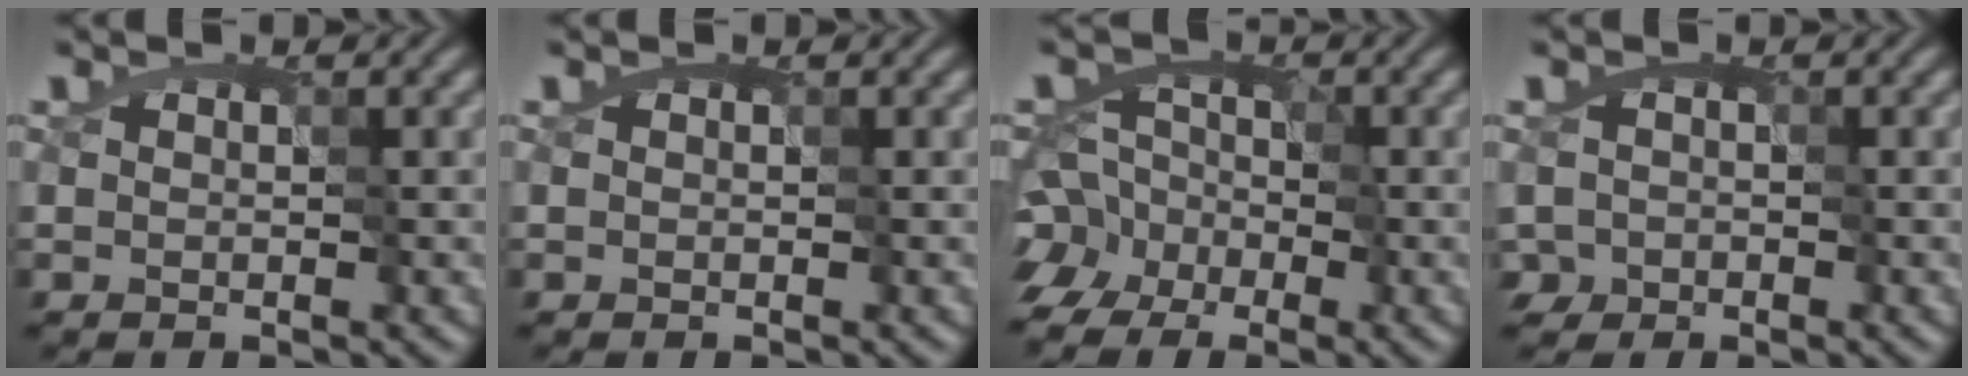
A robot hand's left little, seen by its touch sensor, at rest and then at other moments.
{"total": 0.0}
{"total": 7.6, "force": [-4.3, 5.8, 2.3], "torque": [-0.035, 0.009, -0.106]}
{"total": 2.4, "force": [-0.8, 2.0, 1.0], "torque": [-0.009, 0.008, -0.013]}